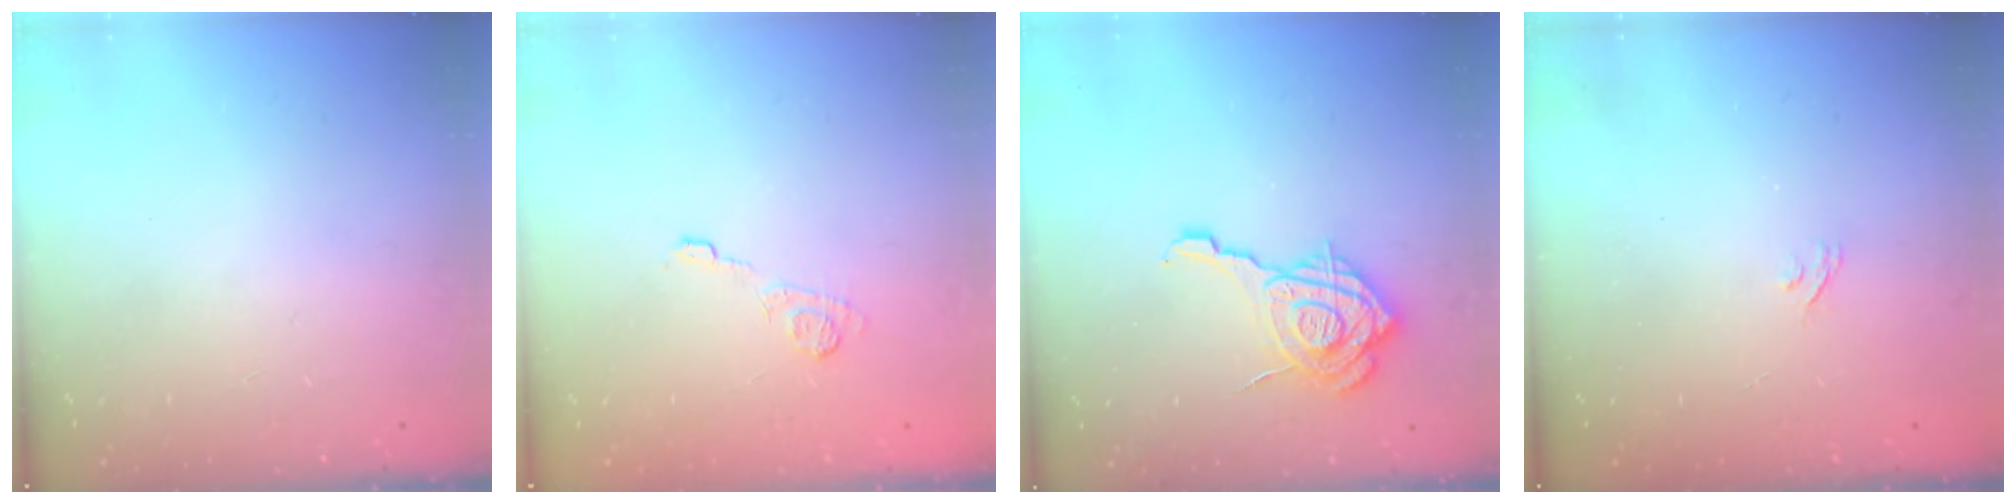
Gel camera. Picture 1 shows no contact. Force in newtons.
{"total": 9.1, "press": 9.0, "slide": 1.4}
{"total": 18.2, "press": 18.1, "slide": 2.0}
{"total": 2.2, "press": 1.9, "slide": 1.1}